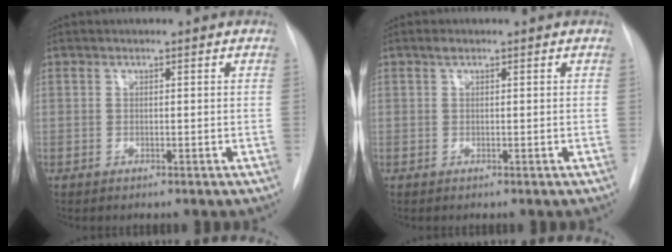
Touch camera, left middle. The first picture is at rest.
{"total": 0.7, "force": [0.5, 0.3, 0.4], "torque": [-0.007, 0.006, 0.009]}